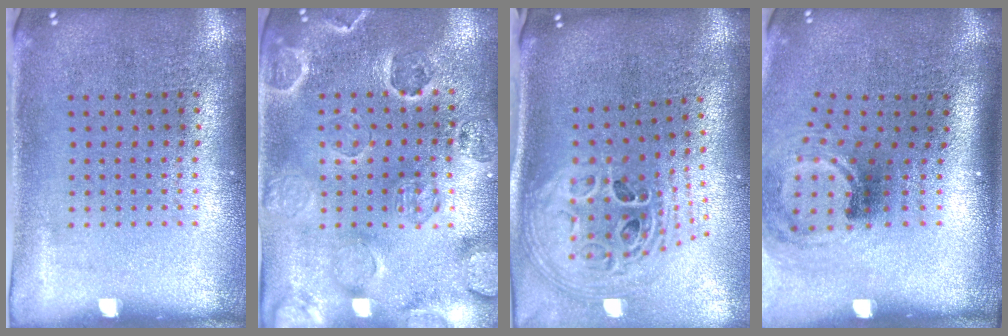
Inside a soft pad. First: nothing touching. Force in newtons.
{"total": 2.6, "press": 2.4, "slide": 0.8}
{"total": 2.8, "press": 2.0, "slide": 1.9}
{"total": 1.9, "press": 1.2, "slide": 1.5}